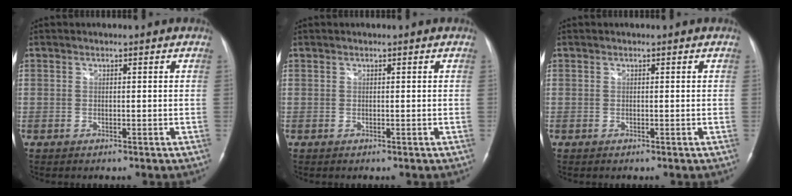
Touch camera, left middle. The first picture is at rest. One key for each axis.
{"total": 0.0}
{"total": 0.0}